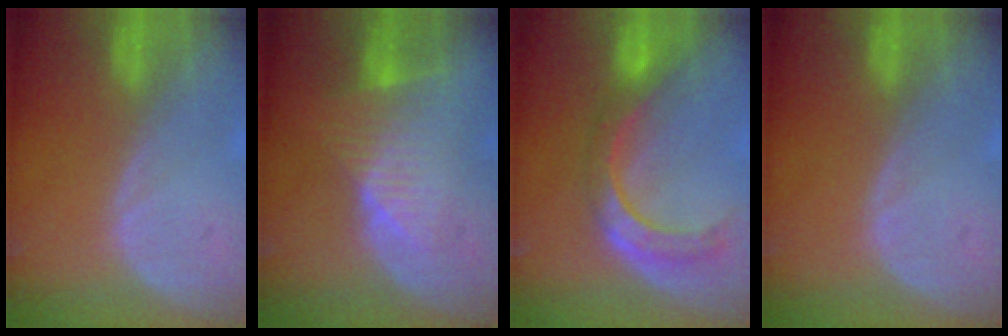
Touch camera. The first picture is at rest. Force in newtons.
{"total": 8.0, "press": 6.9, "slide": 4.0}
{"total": 8.4, "press": 7.2, "slide": 4.4}
{"total": 0.0}